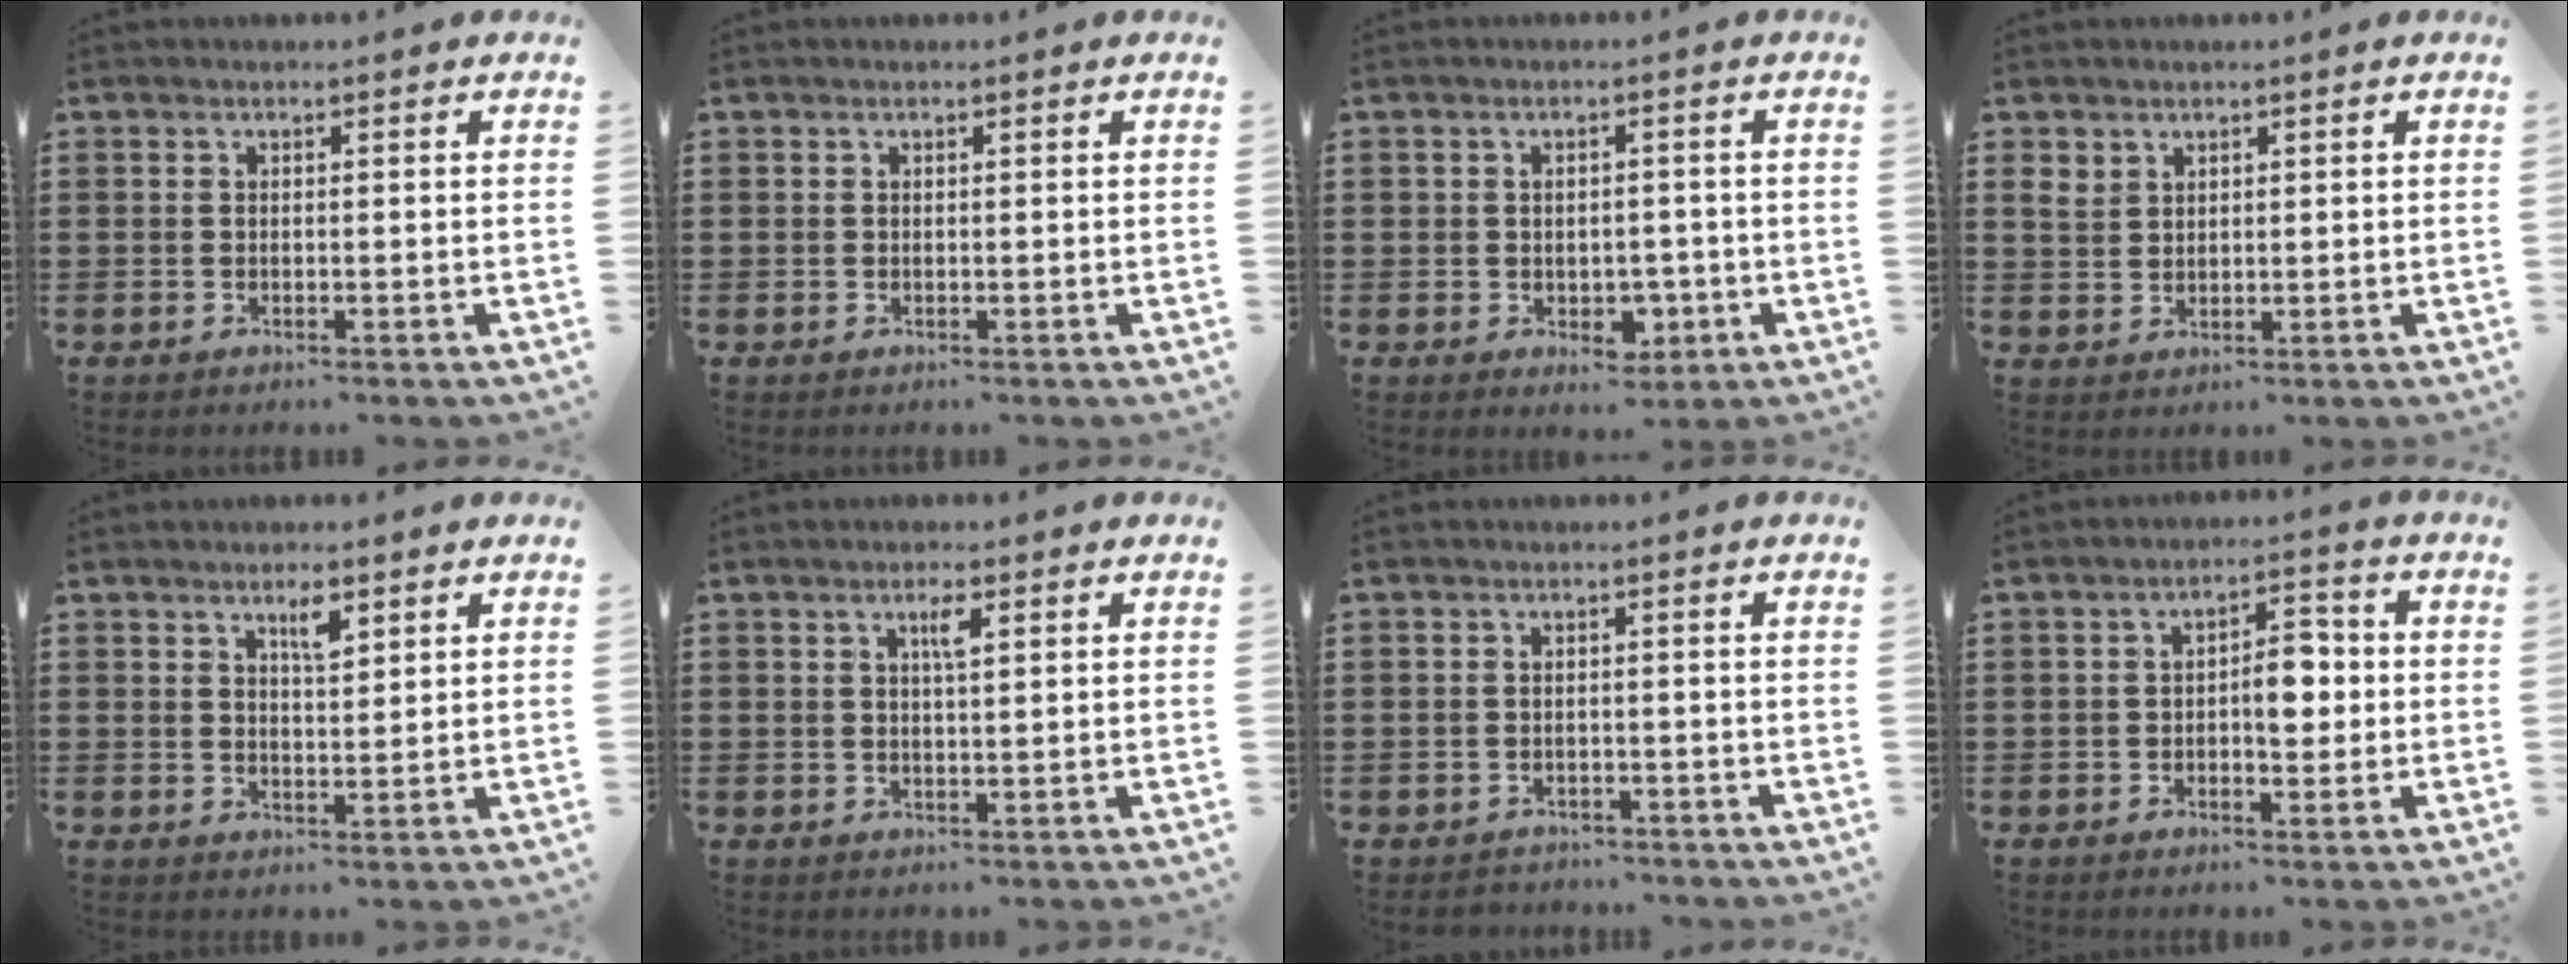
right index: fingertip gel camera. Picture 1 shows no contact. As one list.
[{"total": 0.5, "force": [0.1, 0.5, 0.0], "torque": [-0.001, 0.005, 0.002]}, {"total": 3.0, "force": [-0.5, 2.6, 1.4], "torque": [-0.026, 0.003, -0.014]}, {"total": 2.8, "force": [1.8, 2.1, 0.7], "torque": [-0.024, 0.009, 0.034]}, {"total": 3.2, "force": [2.0, 0.9, 2.4], "torque": [-0.036, -0.002, 0.031]}, {"total": 2.5, "force": [1.0, 0.4, 2.2], "torque": [-0.037, 0.001, 0.013]}, {"total": 1.3, "force": [-1.2, 0.5, -0.2], "torque": [-0.001, 0.004, -0.029]}, {"total": 5.1, "force": [-0.4, 2.4, 4.4], "torque": [-0.066, 0.003, -0.013]}]